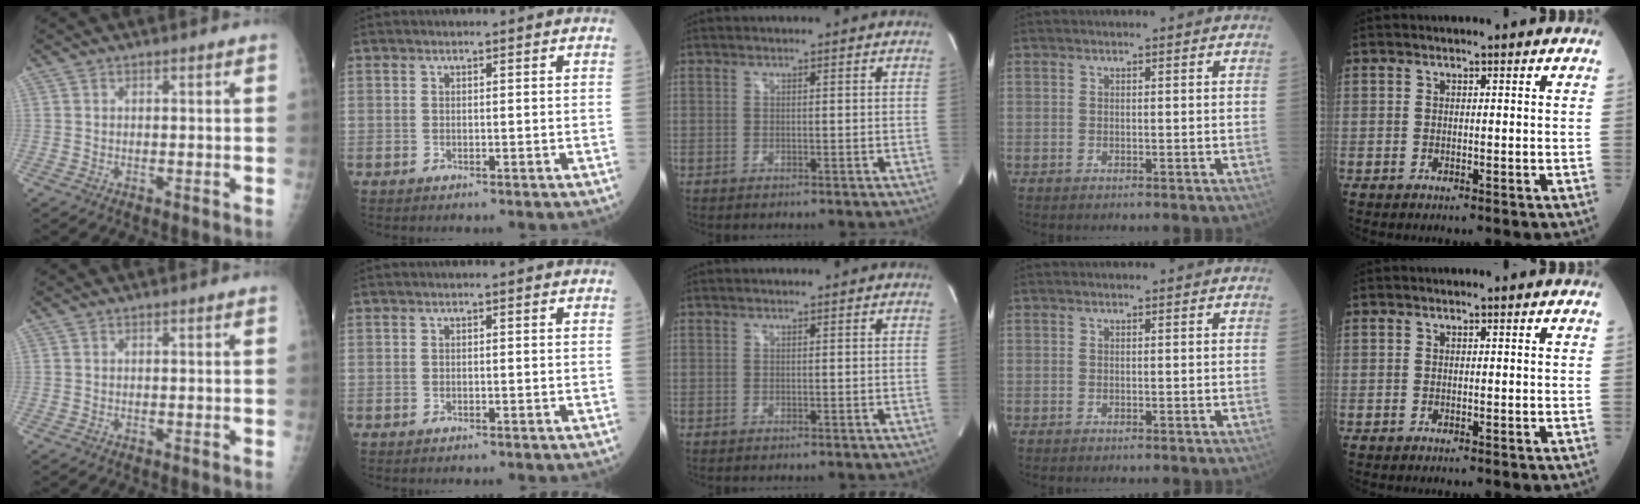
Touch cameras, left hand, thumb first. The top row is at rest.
{}